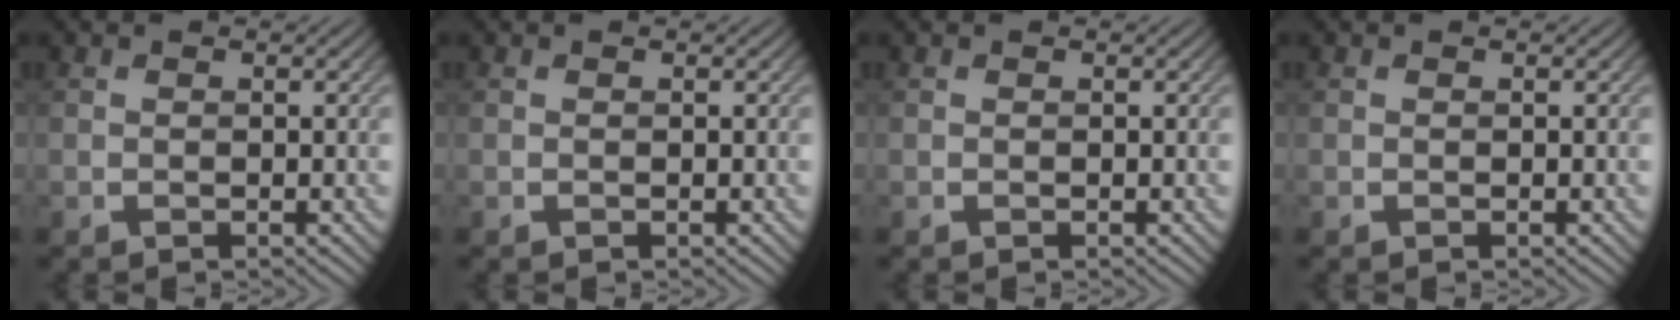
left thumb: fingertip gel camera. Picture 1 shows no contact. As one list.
[{"total": 0.0}, {"total": 0.0}, {"total": 0.0}]